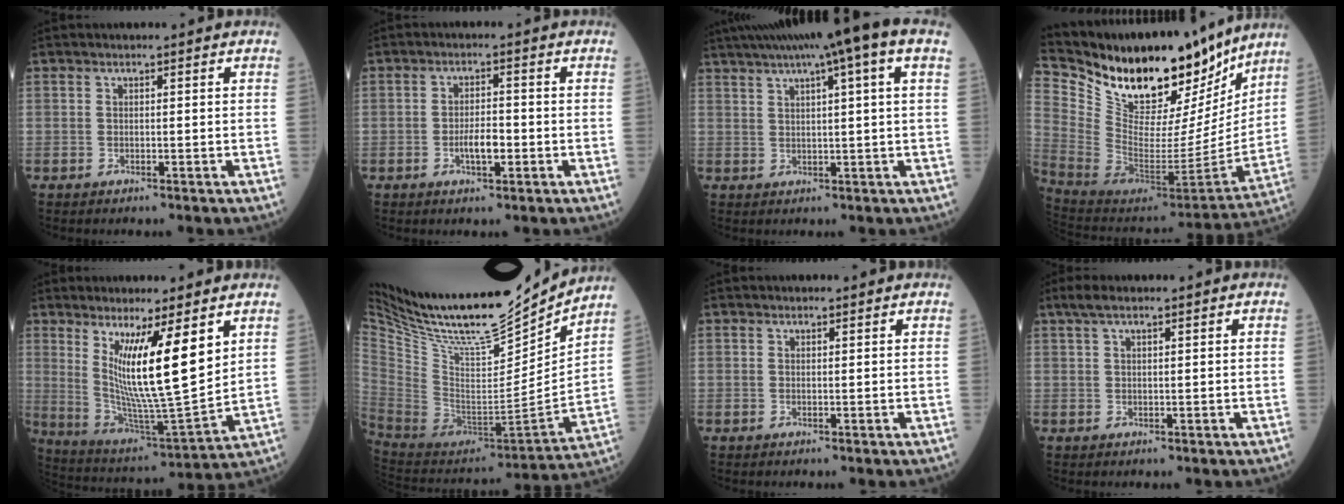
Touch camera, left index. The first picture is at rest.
{"total": 3.6, "force": [-1.5, 1.1, 3.0], "torque": [-0.057, -0.003, -0.027]}
{"total": 14.8, "force": [9.5, 0.3, 11.4], "torque": [-0.194, 0.049, 0.125]}
{"total": 26.3, "force": [21.2, 8.0, 13.5], "torque": [-0.232, -0.024, 0.347]}
{"total": 13.6, "force": [5.2, 0.7, 12.6], "torque": [-0.231, -0.030, 0.101]}
{"total": 25.1, "force": [21.8, 4.2, 11.6], "torque": [-0.214, -0.038, 0.366]}
{"total": 1.5, "force": [1.4, 0.2, 0.5], "torque": [-0.006, 0.013, 0.015]}
{"total": 2.5, "force": [1.7, 0.4, 1.8], "torque": [-0.043, 0.013, 0.035]}